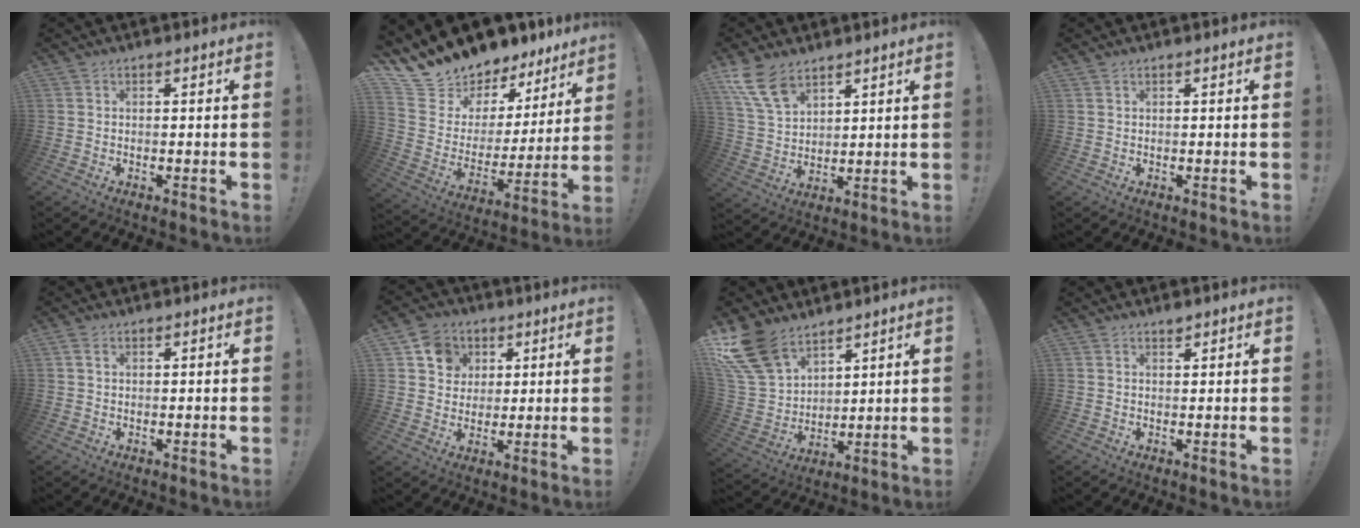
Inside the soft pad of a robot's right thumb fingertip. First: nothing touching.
{"total": 12.3, "force": [11.2, 4.8, 1.0], "torque": [-0.041, -0.110, 0.212]}
{"total": 10.6, "force": [7.2, 5.5, 5.5], "torque": [-0.106, -0.032, 0.142]}
{"total": 0.9, "force": [-0.5, -0.6, -0.5], "torque": [0.008, 0.005, -0.010]}
{"total": 1.6, "force": [0.7, 1.0, 1.1], "torque": [-0.015, 0.000, 0.011]}
{"total": 9.9, "force": [3.9, 8.7, 2.5], "torque": [-0.031, -0.022, 0.080]}
{"total": 15.7, "force": [10.9, 8.9, 7.0], "torque": [-0.157, -0.069, 0.209]}
{"total": 1.1, "force": [1.1, 0.3, 0.1], "torque": [0.013, -0.010, 0.018]}